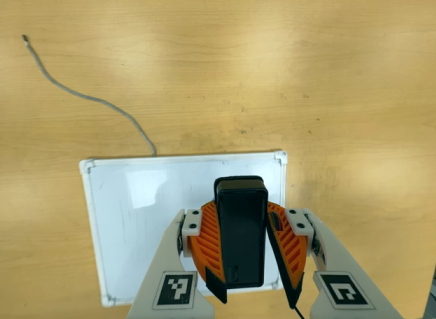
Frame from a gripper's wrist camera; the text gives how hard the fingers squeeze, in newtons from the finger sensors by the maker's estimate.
{"total": 7.3, "left": 8.0, "right": 6.7}